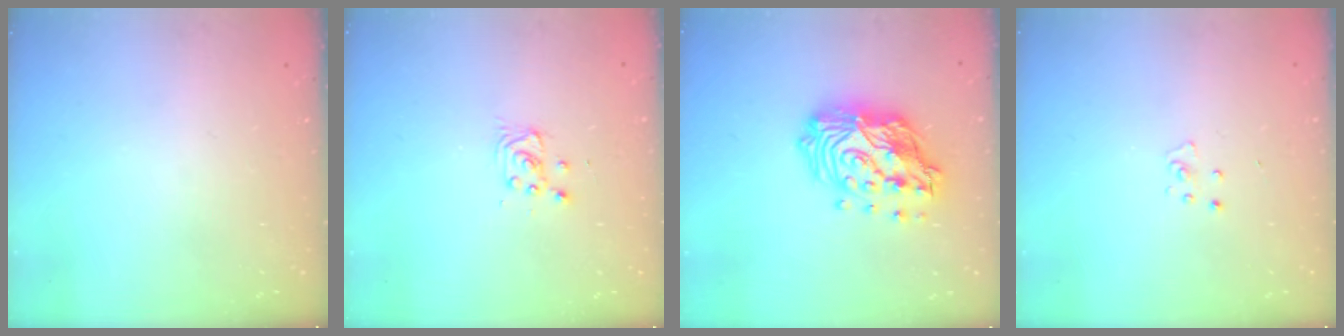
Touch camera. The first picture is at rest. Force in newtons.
{"total": 3.3, "press": 3.3, "slide": 0.4}
{"total": 18.6, "press": 18.5, "slide": 1.9}
{"total": 2.6, "press": 2.6, "slide": 0.2}